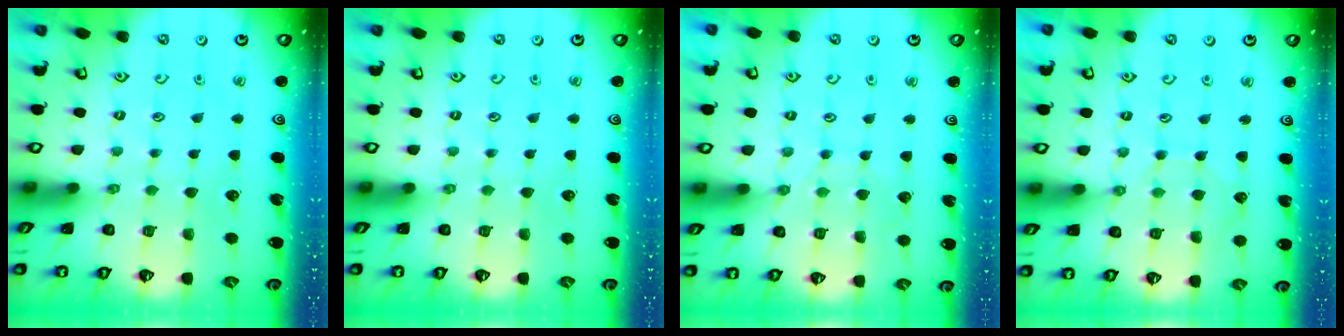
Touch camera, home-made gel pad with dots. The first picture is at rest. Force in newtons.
{"total": 0.0}
{"total": 4.3, "press": 4.2, "slide": 0.5}
{"total": 6.1, "press": 6.1, "slide": 0.6}